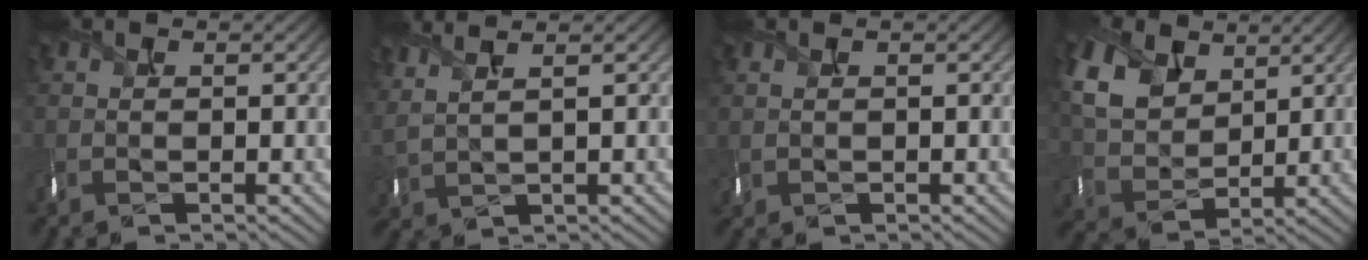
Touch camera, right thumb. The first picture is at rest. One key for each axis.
{"total": 3.9, "fx": 2.6, "fy": 1.2, "fz": 2.7, "tx": -0.068, "ty": 0.006, "tz": 0.058}
{"total": 0.8, "fx": 0.2, "fy": 0.5, "fz": 0.5, "tx": -0.020, "ty": -0.005, "tz": 0.011}
{"total": 8.9, "fx": 4.6, "fy": 6.2, "fz": 4.6, "tx": -0.146, "ty": 0.001, "tz": 0.094}